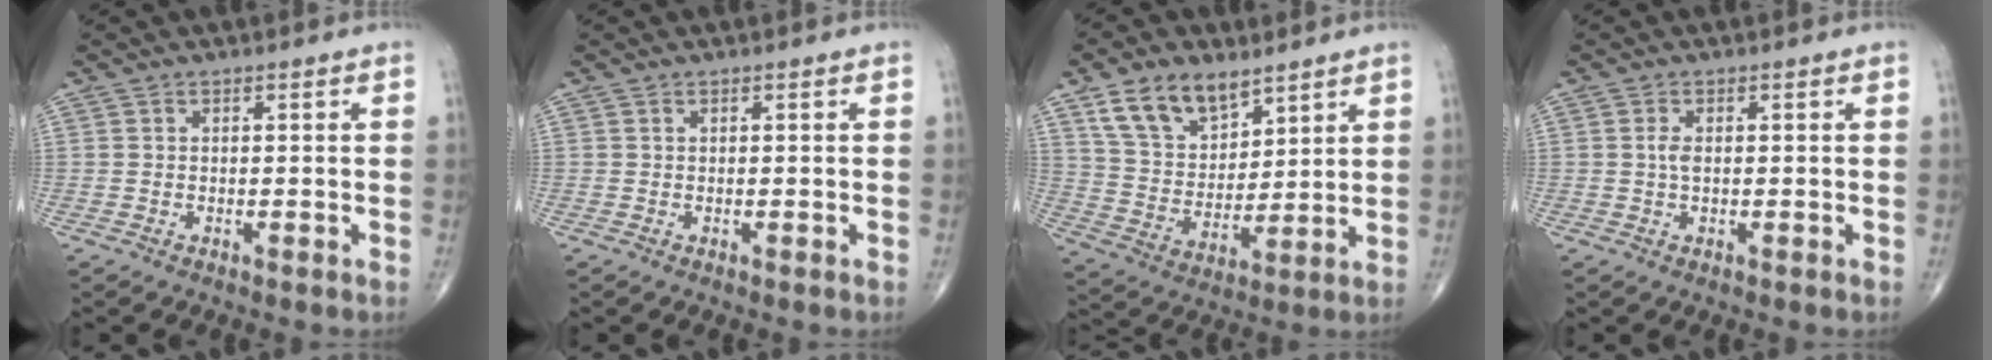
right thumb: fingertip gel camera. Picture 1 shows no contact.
{"total": 0.0}
{"total": 12.8, "force": [8.0, 7.4, 6.6], "torque": [-0.094, -0.037, 0.158]}
{"total": 1.7, "force": [0.1, 0.8, 1.4], "torque": [-0.031, 0.000, 0.002]}